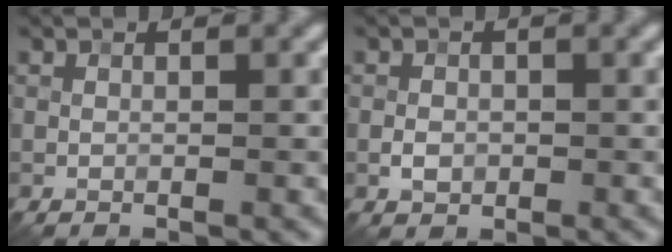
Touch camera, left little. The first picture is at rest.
{"total": 1.4, "force": [-0.3, 1.1, 0.8], "torque": [-0.012, -0.001, -0.009]}